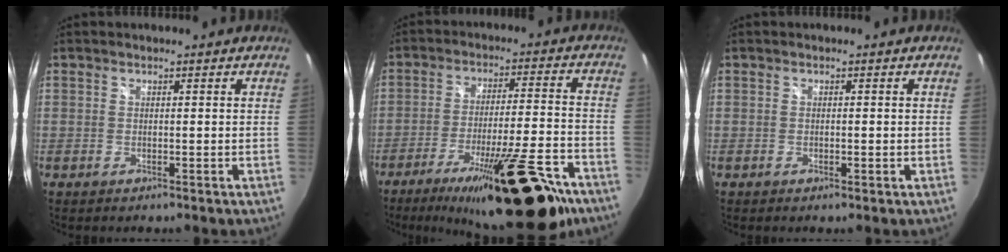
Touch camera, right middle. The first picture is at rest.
{"total": 22.5, "force": [-16.2, 4.2, 15.0], "torque": [-0.242, -0.037, -0.236]}
{"total": 0.8, "force": [-0.1, 0.3, 0.7], "torque": [-0.011, 0.001, -0.003]}